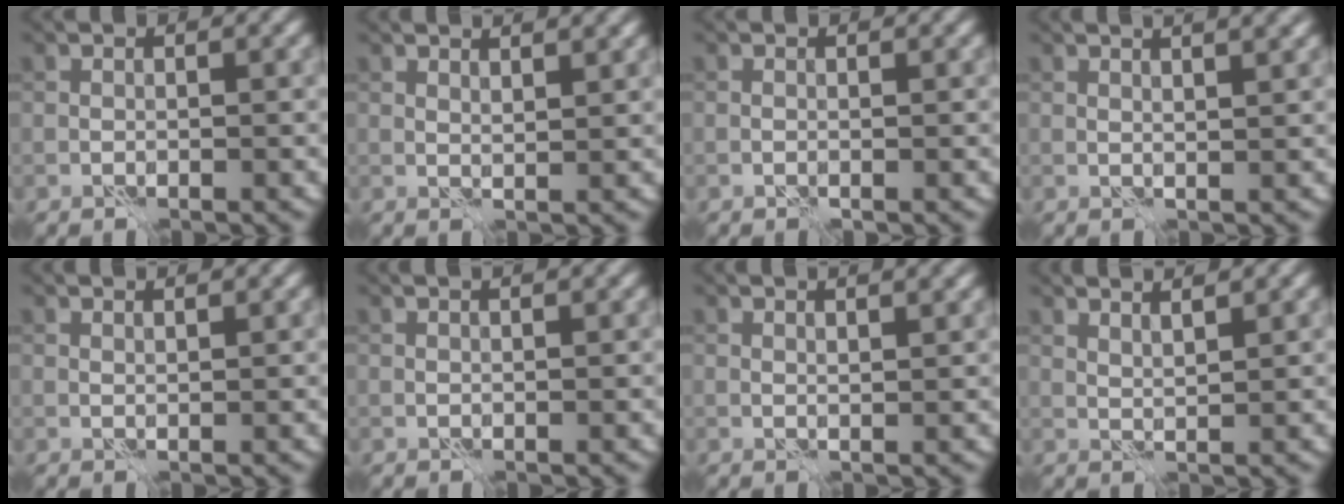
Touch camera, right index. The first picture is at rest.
{"total": 2.4, "force": [2.0, 0.4, 1.4], "torque": [-0.019, 0.002, 0.024]}
{"total": 0.0}
{"total": 5.0, "force": [3.0, 1.7, 3.5], "torque": [-0.028, 0.031, 0.015]}
{"total": 1.0, "force": [0.9, -0.1, 0.4], "torque": [-0.012, -0.005, 0.013]}
{"total": 2.0, "force": [1.4, 0.4, 1.3], "torque": [-0.012, 0.006, 0.007]}
{"total": 2.8, "force": [1.9, 0.7, 2.0], "torque": [-0.017, 0.008, 0.013]}
{"total": 3.0, "force": [2.3, 0.5, 1.8], "torque": [-0.022, 0.008, 0.023]}